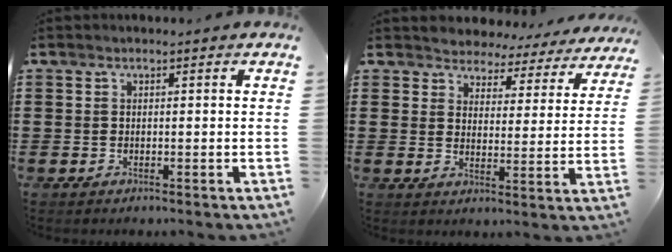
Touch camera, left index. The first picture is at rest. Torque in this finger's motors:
{"motor_torque": [1.40, -0.74, 0.56, 0.05]}